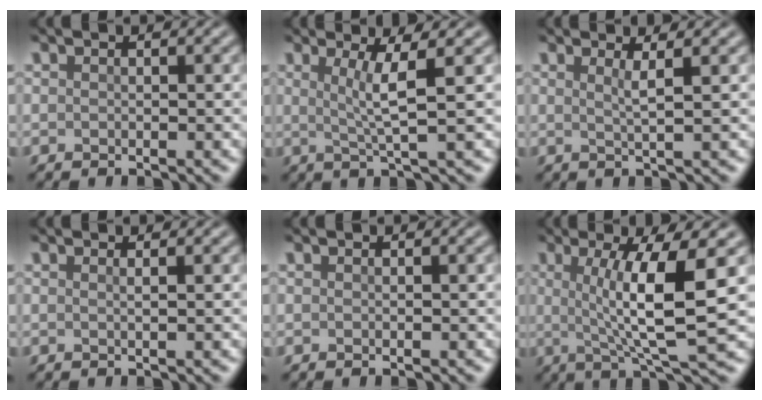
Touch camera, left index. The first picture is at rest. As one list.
[{"total": 3.6, "force": [0.9, 0.5, 3.5], "torque": [-0.062, -0.003, 0.020]}, {"total": 1.7, "force": [0.7, 0.4, 1.6], "torque": [-0.024, -0.002, 0.006]}, {"total": 1.0, "force": [0.4, 0.4, 0.8], "torque": [-0.003, -0.002, -0.002]}, {"total": 0.0}, {"total": 8.1, "force": [1.0, 1.6, 7.9], "torque": [-0.114, -0.005, 0.017]}]